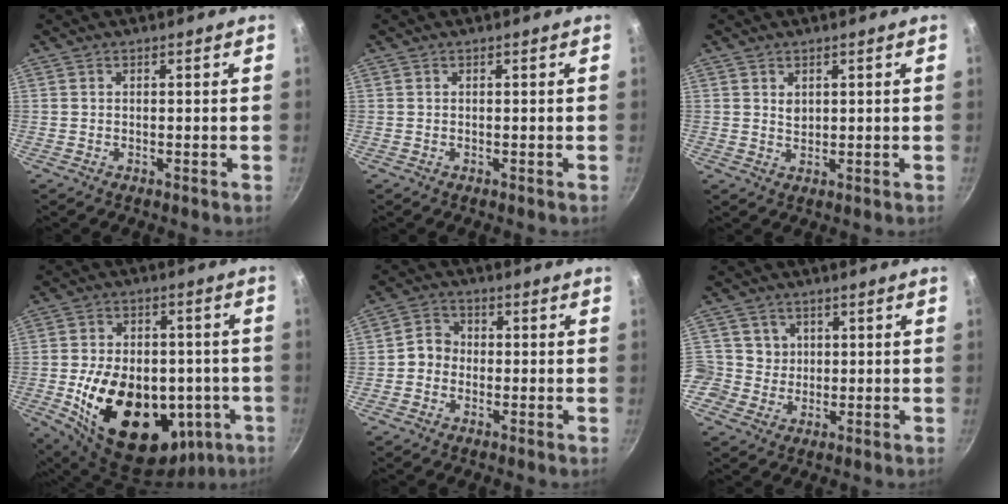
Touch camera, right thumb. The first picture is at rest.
{"total": 0.0}
{"total": 1.8, "force": [0.8, 1.3, 0.9], "torque": [-0.011, -0.006, 0.016]}
{"total": 25.8, "force": [-5.9, 17.2, 18.4], "torque": [-0.283, 0.021, -0.067]}
{"total": 4.4, "force": [-0.8, 4.0, 1.8], "torque": [-0.004, 0.014, -0.026]}
{"total": 5.8, "force": [0.5, 5.8, 0.4], "torque": [0.033, 0.005, 0.002]}